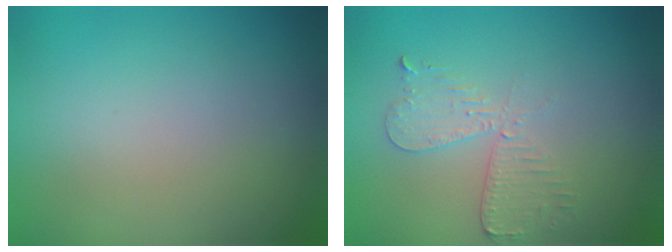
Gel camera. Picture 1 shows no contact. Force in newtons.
{"total": 2.7, "press": 2.4, "slide": 1.1}